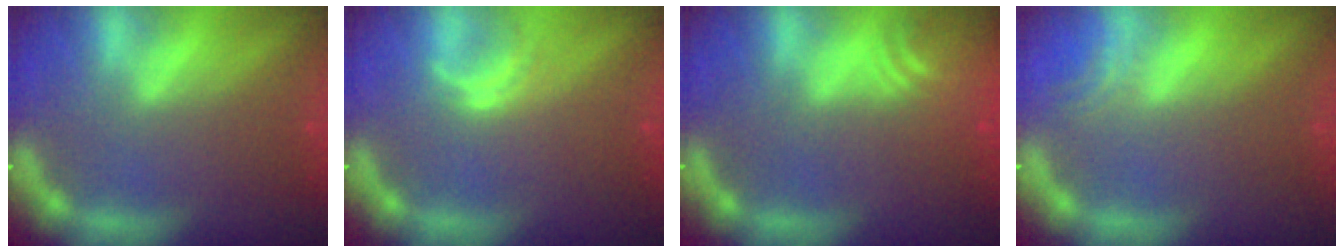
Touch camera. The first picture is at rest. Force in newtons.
{"total": 1.5}
{"total": 4.5}
{"total": 1.5}